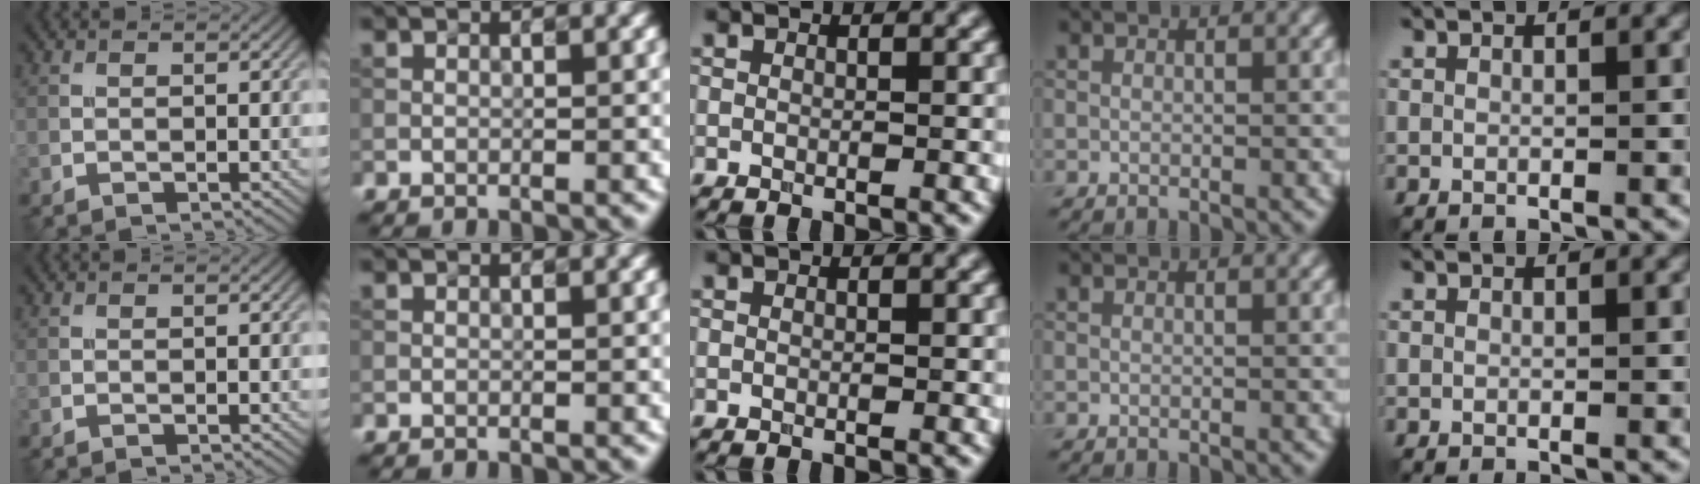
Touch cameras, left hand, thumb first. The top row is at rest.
{}